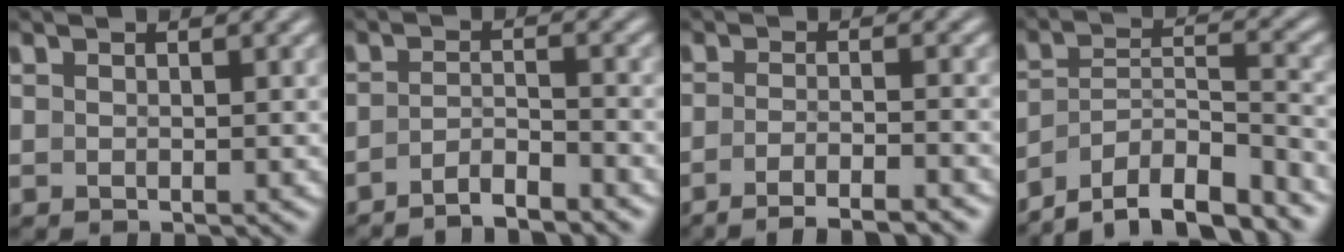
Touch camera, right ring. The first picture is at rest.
{"total": 3.7, "force": [-3.4, 0.7, 1.1], "torque": [-0.023, -0.013, -0.055]}
{"total": 5.9, "force": [-5.2, 0.9, 2.5], "torque": [-0.040, -0.021, -0.074]}
{"total": 10.6, "force": [-7.9, 6.0, 3.6], "torque": [-0.083, -0.041, -0.123]}